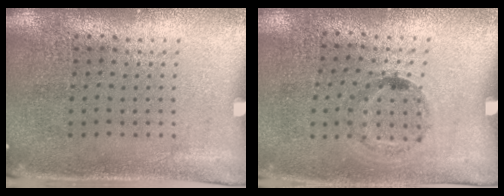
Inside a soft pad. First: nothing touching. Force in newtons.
{"total": 1.3, "press": 0.7, "slide": 1.1}